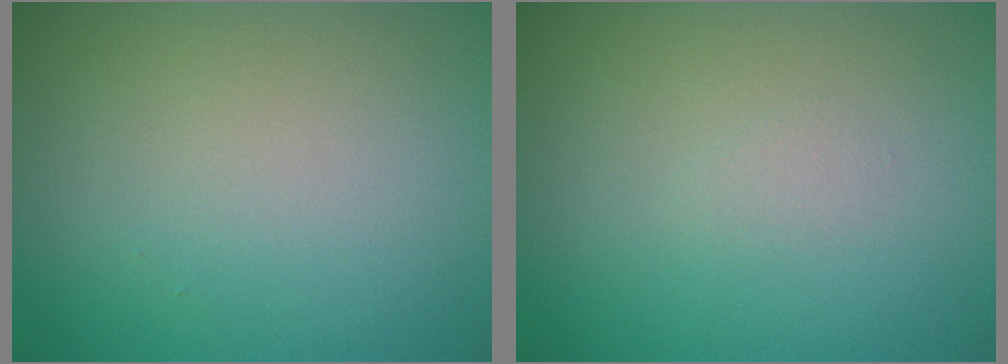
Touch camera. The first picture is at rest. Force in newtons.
{"total": 0.5, "press": 0.5, "slide": 0.1}